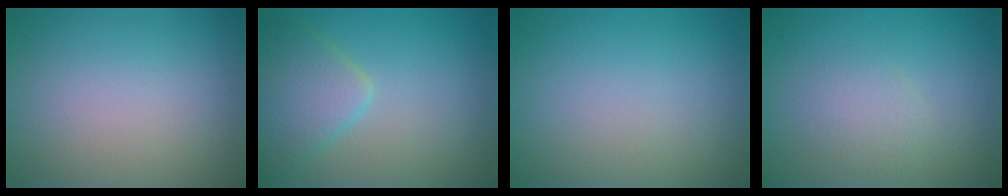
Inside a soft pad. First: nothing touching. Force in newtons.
{"total": 4.0, "press": 3.9, "slide": 0.2}
{"total": 0.0}
{"total": 1.7, "press": 1.7, "slide": 0.0}